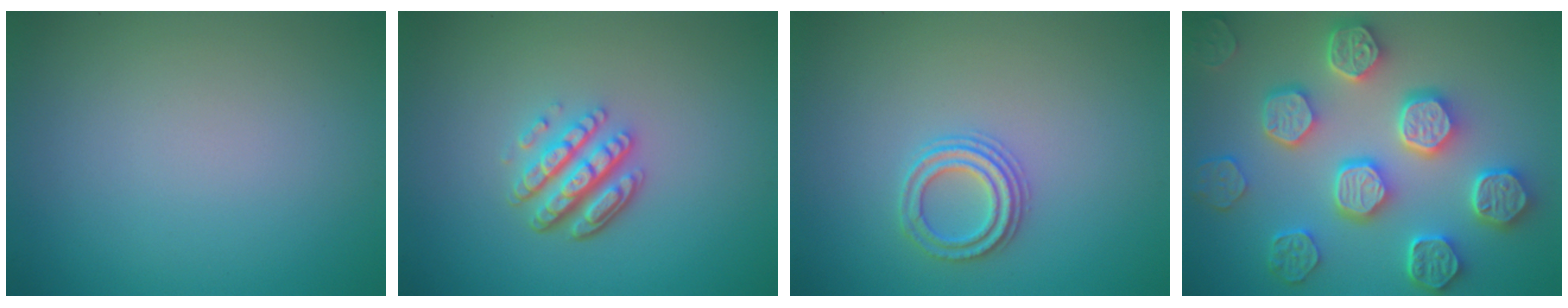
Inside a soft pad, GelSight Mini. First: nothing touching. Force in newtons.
{"total": 4.4, "press": 3.3, "slide": 2.9}
{"total": 2.3, "press": 2.2, "slide": 0.8}
{"total": 8.0, "press": 6.4, "slide": 4.8}